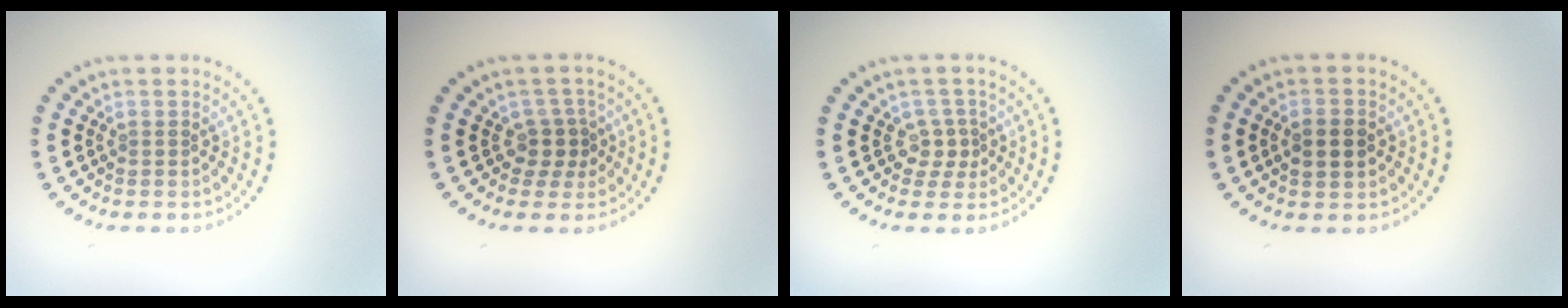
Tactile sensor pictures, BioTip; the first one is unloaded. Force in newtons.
{"total": 2.2, "press": 1.6, "slide": 1.4}
{"total": 1.7, "press": 1.3, "slide": 1.2}
{"total": 3.0, "press": 3.0, "slide": 0.2}